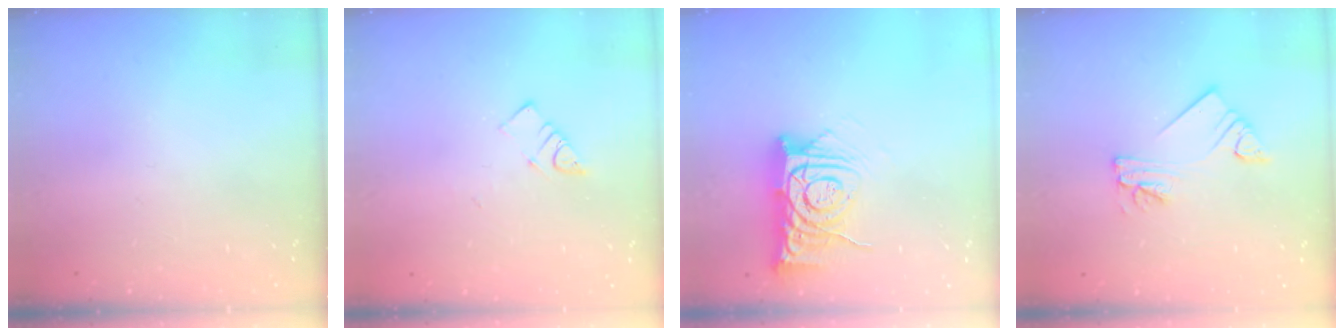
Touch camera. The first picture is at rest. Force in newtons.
{"total": 3.9, "press": 3.9, "slide": 0.5}
{"total": 12.0, "press": 11.9, "slide": 1.2}
{"total": 5.4, "press": 5.4, "slide": 0.6}